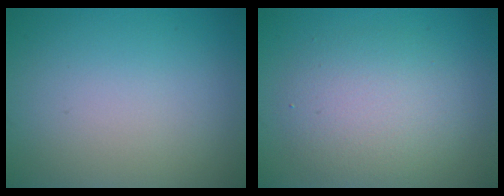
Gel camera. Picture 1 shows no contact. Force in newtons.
{"total": 4.5, "press": 4.5, "slide": 0.4}